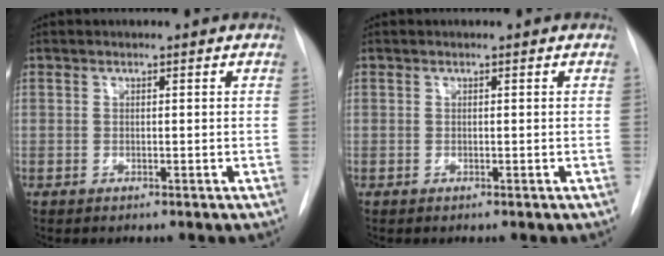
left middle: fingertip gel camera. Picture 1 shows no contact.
{"total": 0.0}